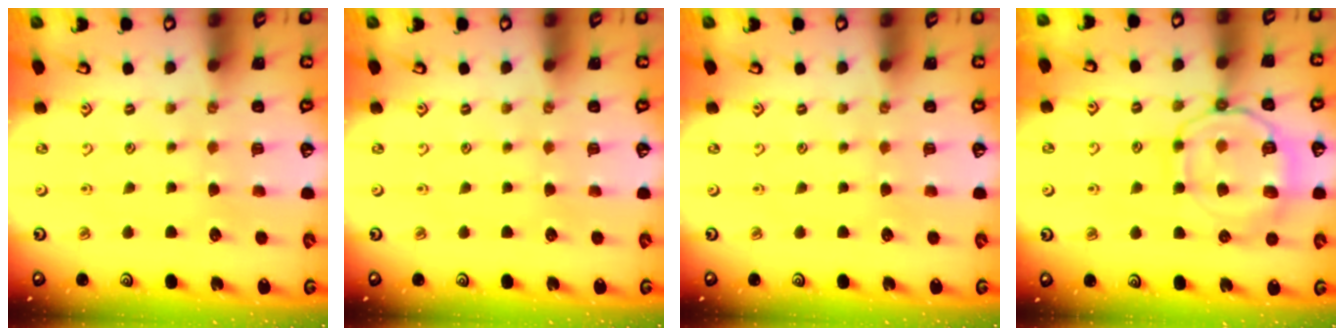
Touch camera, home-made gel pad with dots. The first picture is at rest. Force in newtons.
{"total": 0.0}
{"total": 0.0}
{"total": 12.3, "press": 12.2, "slide": 1.3}